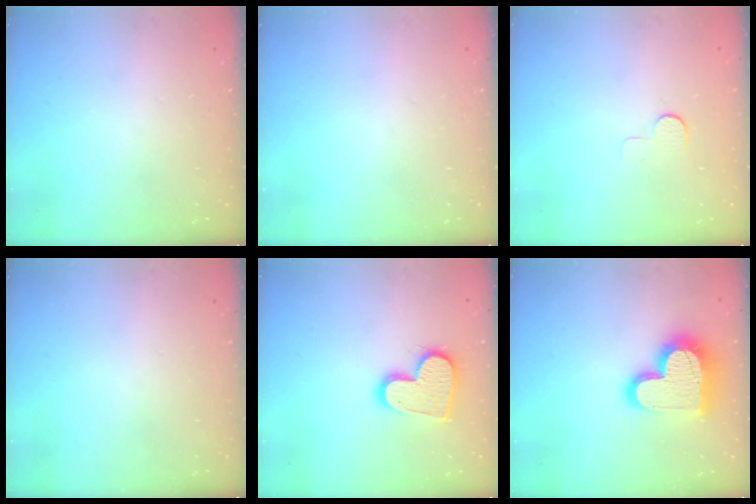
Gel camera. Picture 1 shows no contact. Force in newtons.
{"total": 0.0}
{"total": 4.1, "press": 4.1, "slide": 0.4}
{"total": 0.0}
{"total": 14.9, "press": 14.9, "slide": 1.0}
{"total": 19.2, "press": 19.2, "slide": 1.5}